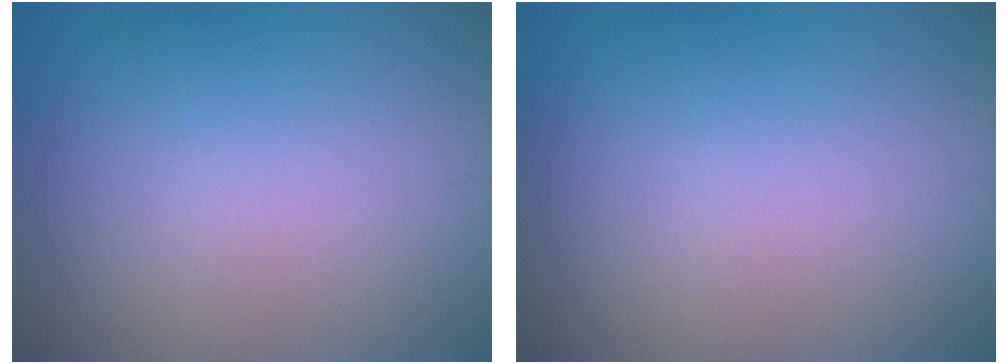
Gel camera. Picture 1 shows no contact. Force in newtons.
{"total": 0.0}